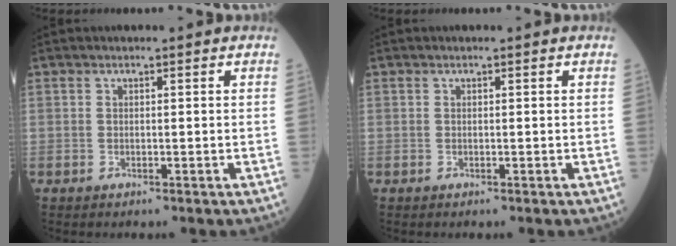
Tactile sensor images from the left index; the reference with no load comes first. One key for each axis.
{"total": 0.0}